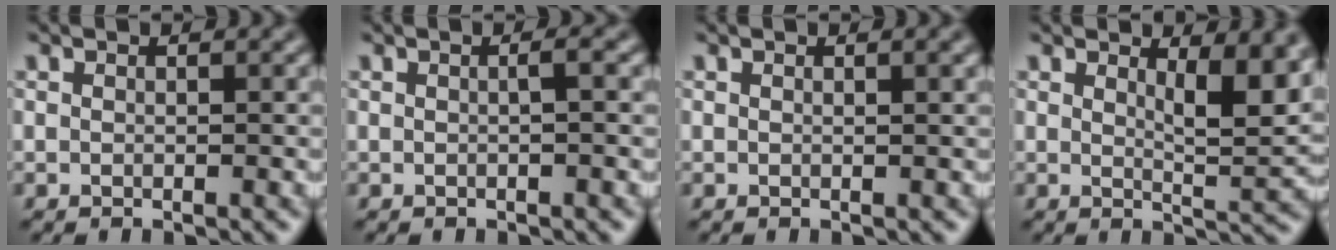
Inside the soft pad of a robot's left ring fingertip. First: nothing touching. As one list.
[{"total": 0.9, "force": [0.0, 0.1, 0.9], "torque": [-0.014, 0.005, -0.001]}, {"total": 0.8, "force": [0.4, 0.2, 0.7], "torque": [-0.007, 0.003, 0.006]}, {"total": 5.0, "force": [2.1, 1.4, 4.3], "torque": [-0.058, -0.007, 0.035]}]